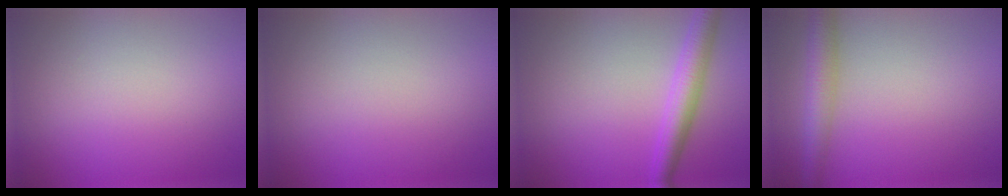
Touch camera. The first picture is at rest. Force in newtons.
{"total": 0.0}
{"total": 3.8, "press": 3.8, "slide": 0.2}
{"total": 3.5, "press": 3.5, "slide": 0.1}